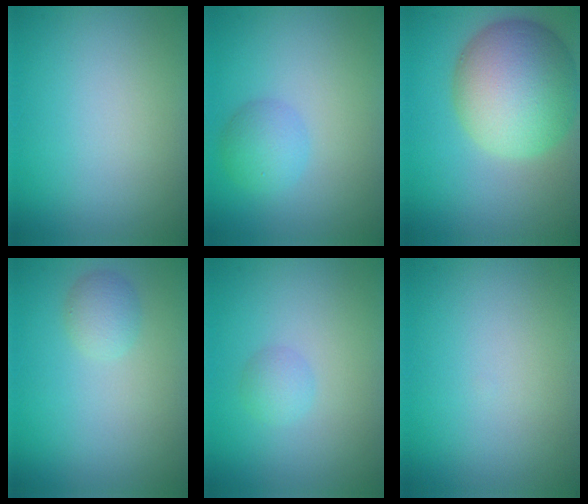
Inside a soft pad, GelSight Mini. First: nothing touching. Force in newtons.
{"total": 2.4, "press": 2.4, "slide": 0.1}
{"total": 10.4, "press": 10.4, "slide": 0.5}
{"total": 1.7, "press": 1.7, "slide": 0.0}
{"total": 1.3, "press": 1.3, "slide": 0.1}
{"total": 0.0}